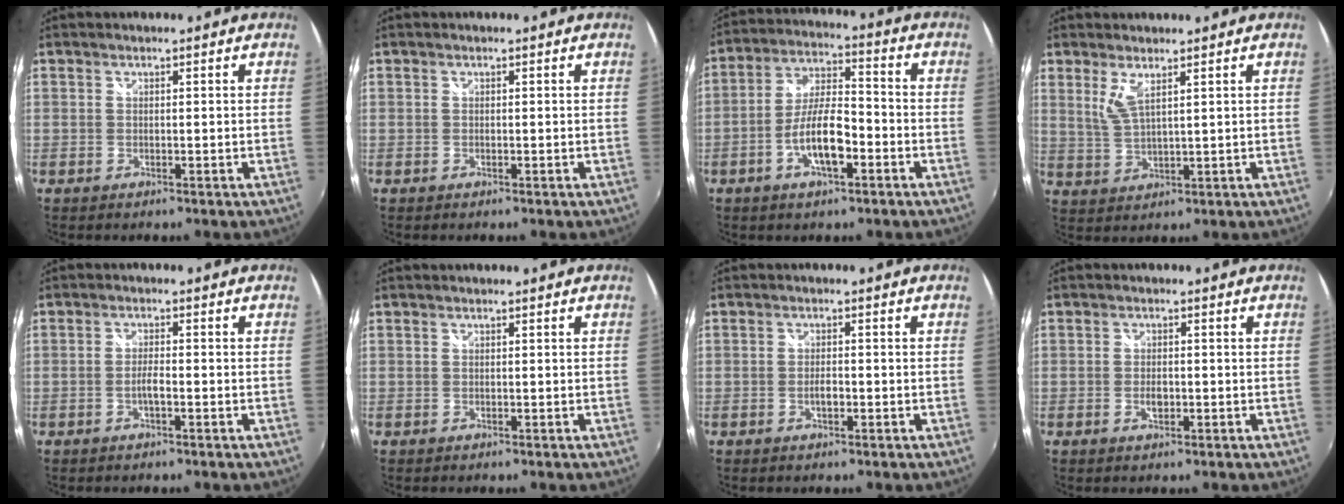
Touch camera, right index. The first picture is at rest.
{"total": 0.0}
{"total": 9.7, "force": [-3.9, 3.2, 8.3], "torque": [-0.166, 0.003, -0.068]}
{"total": 4.0, "force": [2.2, 0.8, 3.2], "torque": [-0.067, -0.008, 0.047]}
{"total": 2.0, "force": [-0.9, 0.3, 1.8], "torque": [-0.036, 0.001, -0.018]}
{"total": 0.0}
{"total": 1.7, "force": [-0.6, 0.9, 1.3], "torque": [-0.024, -0.001, -0.011]}
{"total": 2.3, "force": [-0.6, 1.3, 1.8], "torque": [-0.032, -0.001, -0.011]}